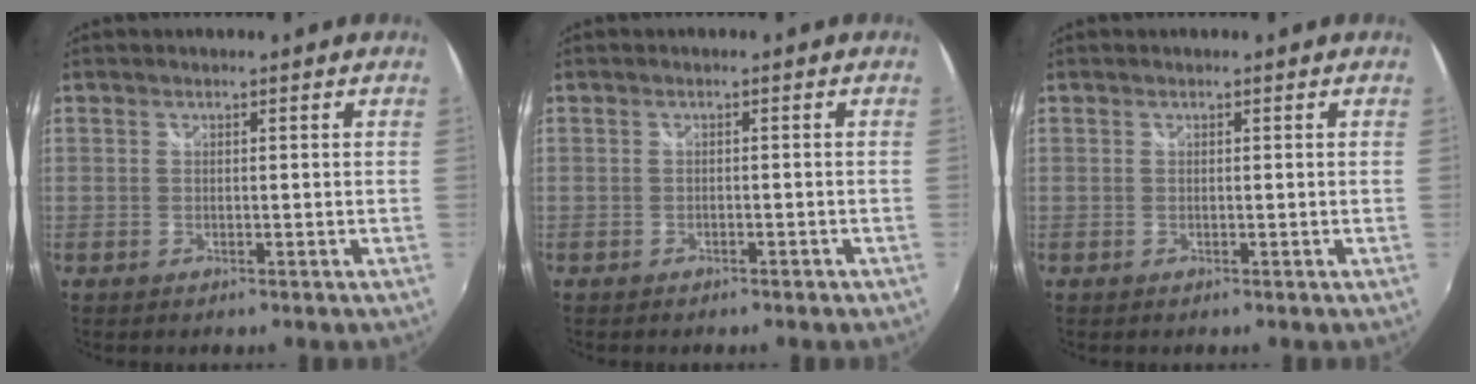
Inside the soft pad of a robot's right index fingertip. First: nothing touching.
{"total": 2.2, "force": [-1.8, 0.8, 0.9], "torque": [-0.017, -0.006, -0.021]}
{"total": 0.0}